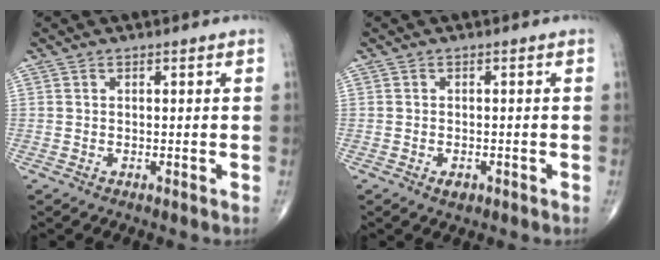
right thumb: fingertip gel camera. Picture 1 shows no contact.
{"total": 1.6, "force": [-0.9, 0.9, 1.0], "torque": [-0.014, 0.001, -0.012]}